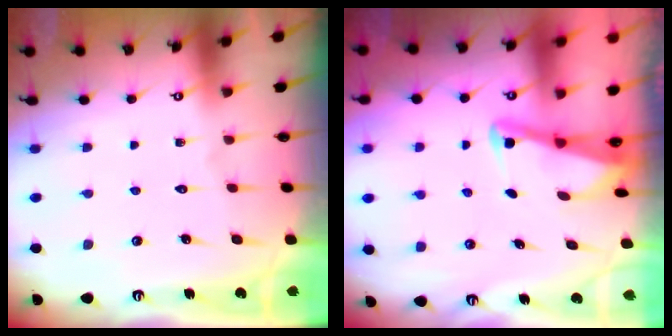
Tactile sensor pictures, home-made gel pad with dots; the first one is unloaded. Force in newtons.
{"total": 2.9, "press": 2.9, "slide": 0.4}